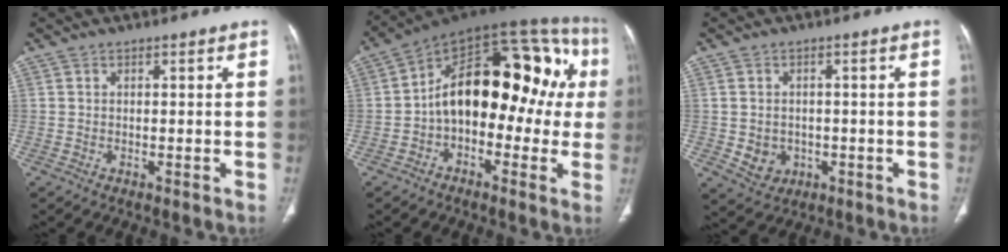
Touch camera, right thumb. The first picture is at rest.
{"total": 22.8, "force": [0.0, 12.9, 18.8], "torque": [-0.224, 0.062, -0.014]}
{"total": 5.0, "force": [-1.0, 4.3, 2.3], "torque": [-0.023, 0.005, 0.000]}